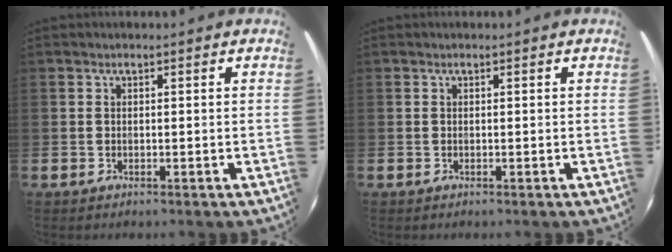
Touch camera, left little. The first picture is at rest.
{"total": 0.0}